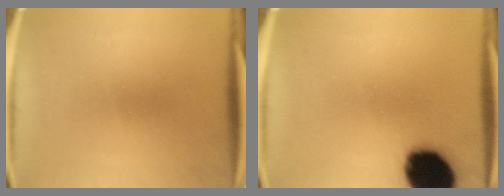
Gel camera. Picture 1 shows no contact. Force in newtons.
{"total": 19.1}